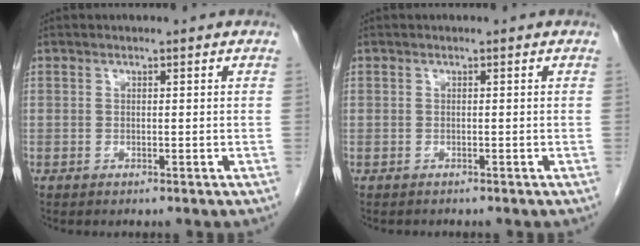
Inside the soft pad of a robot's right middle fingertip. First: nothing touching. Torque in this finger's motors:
{"motor_torque": [-0.09, 0.10, -0.12, -0.04]}